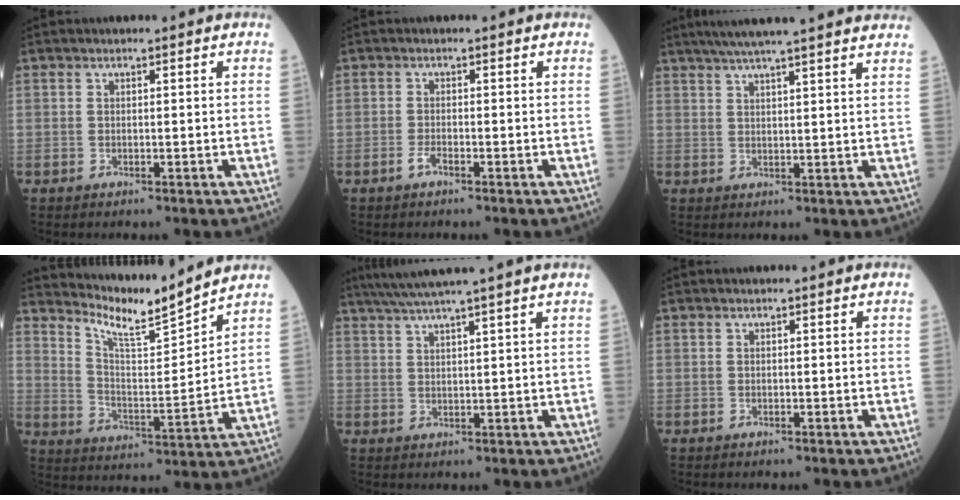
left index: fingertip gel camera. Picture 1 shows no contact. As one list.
[{"total": 1.0, "force": [-0.7, 0.1, 0.7], "torque": [-0.019, -0.001, -0.017]}, {"total": 16.7, "force": [14.5, 0.0, 8.4], "torque": [-0.136, 0.027, 0.188]}, {"total": 9.8, "force": [9.5, -1.5, 1.8], "torque": [-0.052, -0.030, 0.171]}, {"total": 8.3, "force": [6.9, -1.9, 4.3], "torque": [-0.070, 0.020, 0.105]}, {"total": 0.0}]